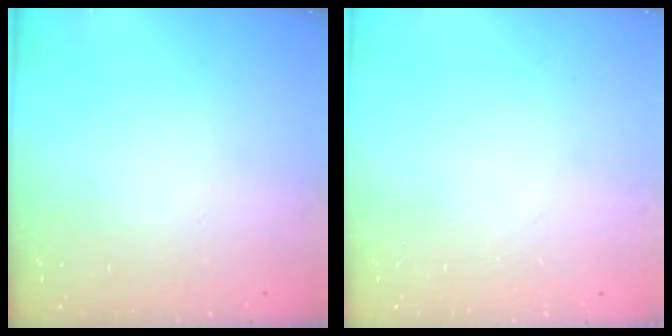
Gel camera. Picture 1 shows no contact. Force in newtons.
{"total": 0.0}